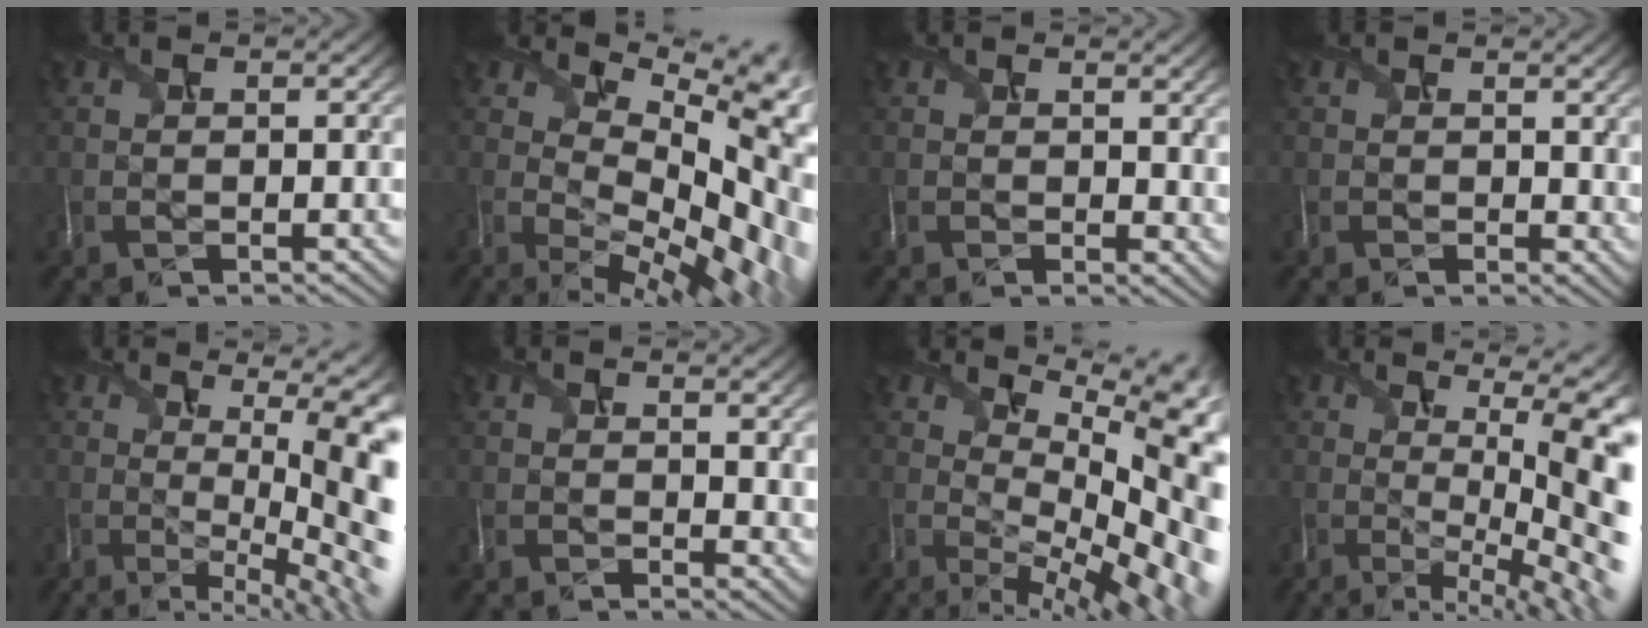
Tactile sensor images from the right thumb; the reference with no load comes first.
{"total": 13.2, "force": [1.8, 5.6, 11.8], "torque": [-0.179, -0.018, 0.059]}
{"total": 2.0, "force": [0.5, 0.8, 1.8], "torque": [-0.023, 0.000, 0.013]}
{"total": 0.8, "force": [0.5, 0.3, 0.5], "torque": [-0.014, -0.001, 0.014]}
{"total": 14.3, "force": [-0.1, 4.6, 13.5], "torque": [-0.167, -0.005, 0.025]}
{"total": 3.0, "force": [0.6, 1.2, 2.7], "torque": [-0.026, 0.002, 0.012]}
{"total": 15.8, "force": [0.3, 7.0, 14.2], "torque": [-0.188, 0.018, 0.053]}
{"total": 14.4, "force": [-0.4, 4.6, 13.6], "torque": [-0.158, -0.006, 0.022]}